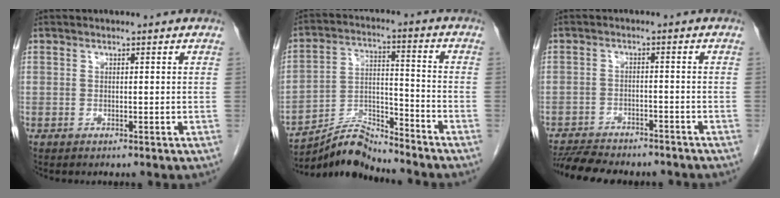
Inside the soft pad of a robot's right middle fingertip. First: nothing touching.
{"total": 8.5, "force": [-8.4, -0.1, 0.6], "torque": [-0.017, 0.023, -0.155]}
{"total": 11.3, "force": [-10.1, 2.7, 4.2], "torque": [-0.074, -0.002, -0.144]}